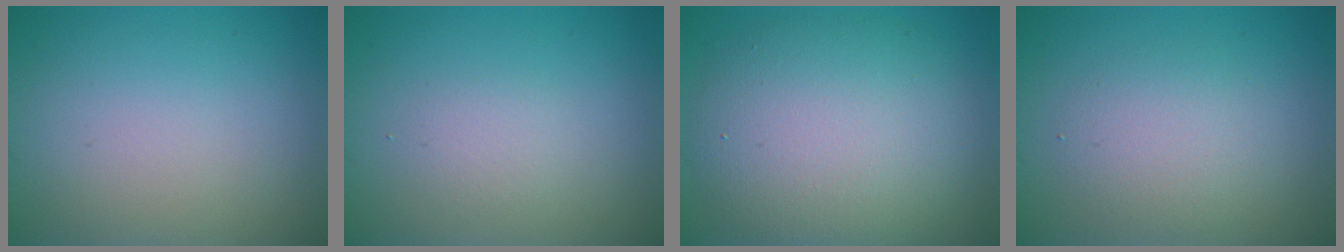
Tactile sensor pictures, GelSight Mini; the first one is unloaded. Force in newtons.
{"total": 1.3, "press": 1.3, "slide": 0.1}
{"total": 8.8, "press": 8.8, "slide": 0.3}
{"total": 2.9, "press": 2.9, "slide": 0.2}